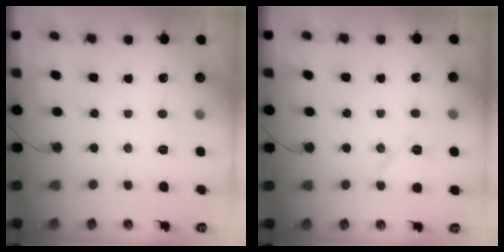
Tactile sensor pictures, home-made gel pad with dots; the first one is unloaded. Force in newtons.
{"total": 8.3, "press": 8.2, "slide": 1.1}